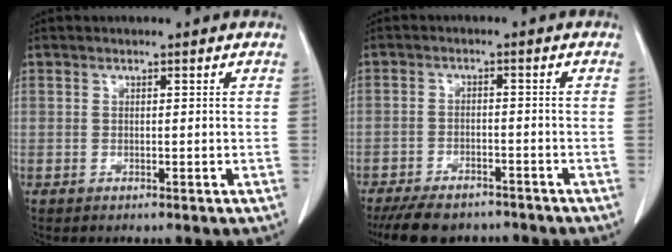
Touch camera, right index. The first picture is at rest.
{"total": 10.3, "force": [-8.6, 3.9, 3.9], "torque": [-0.063, -0.007, -0.124]}